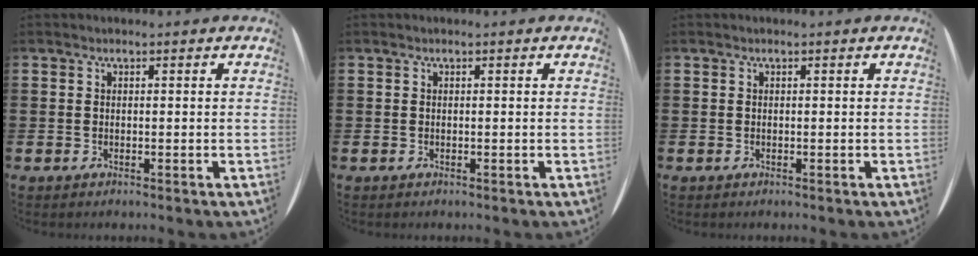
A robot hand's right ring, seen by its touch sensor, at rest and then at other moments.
{"total": 0.0}
{"total": 0.0}